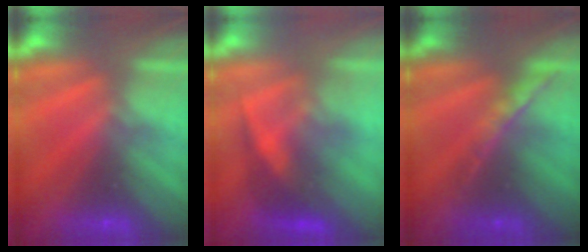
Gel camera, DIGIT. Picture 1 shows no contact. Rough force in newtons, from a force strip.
{"total": 2.9}
{"total": 1.4}